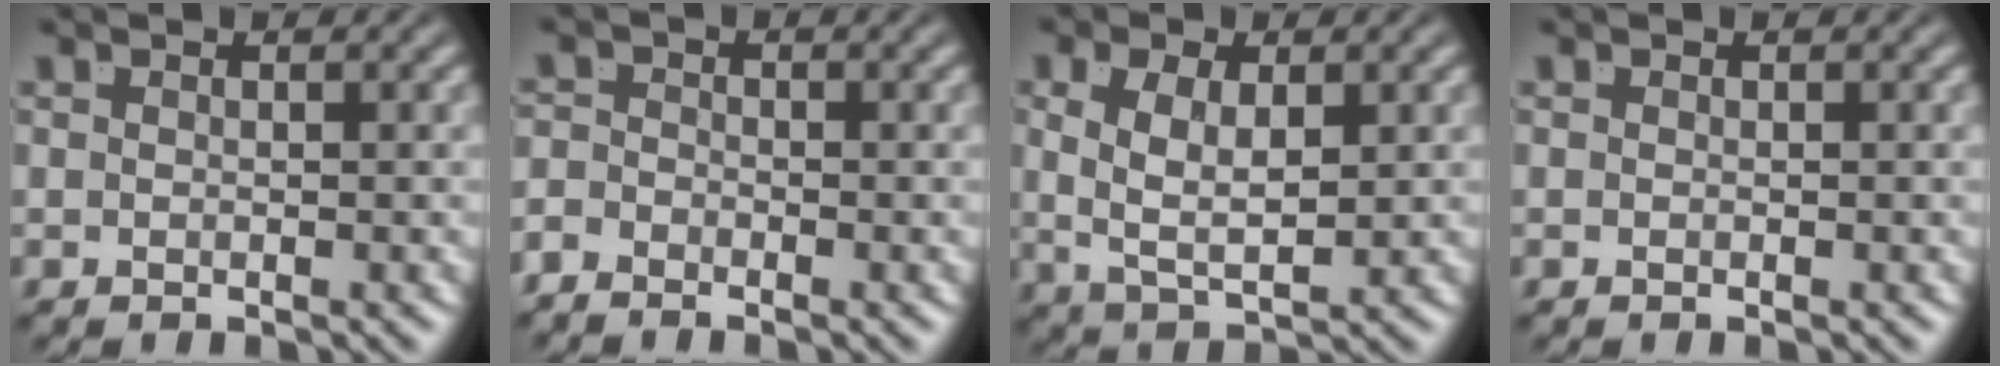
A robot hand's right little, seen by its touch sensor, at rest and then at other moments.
{"total": 1.6, "force": [-1.6, 0.2, 0.1], "torque": [0.000, -0.015, -0.026]}
{"total": 5.2, "force": [0.3, 3.3, 4.0], "torque": [-0.087, -0.016, 0.013]}
{"total": 0.0}